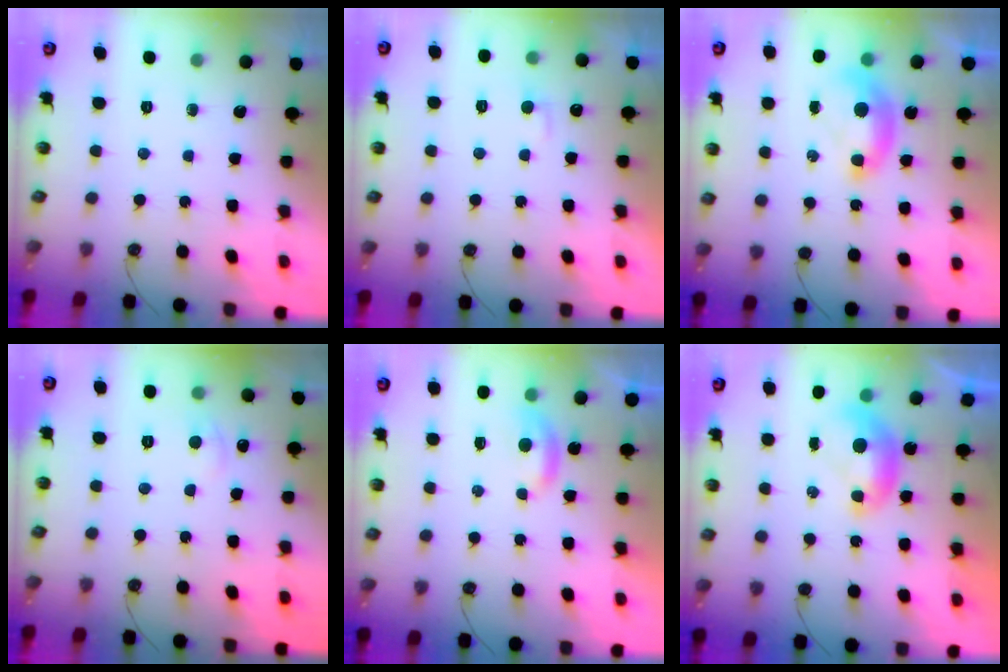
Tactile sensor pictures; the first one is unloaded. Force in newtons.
{"total": 2.8, "press": 2.7, "slide": 0.4}
{"total": 1.7, "press": 1.7, "slide": 0.5}
{"total": 1.4, "press": 1.2, "slide": 0.6}
{"total": 2.6, "press": 2.6, "slide": 0.4}
{"total": 0.0}